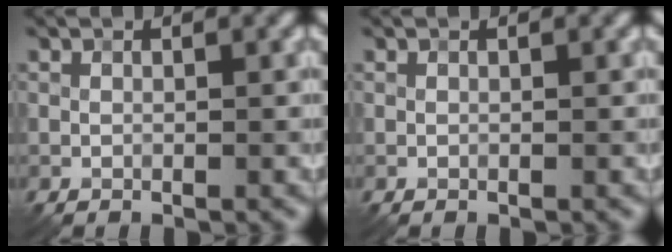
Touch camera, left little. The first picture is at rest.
{"total": 0.0}